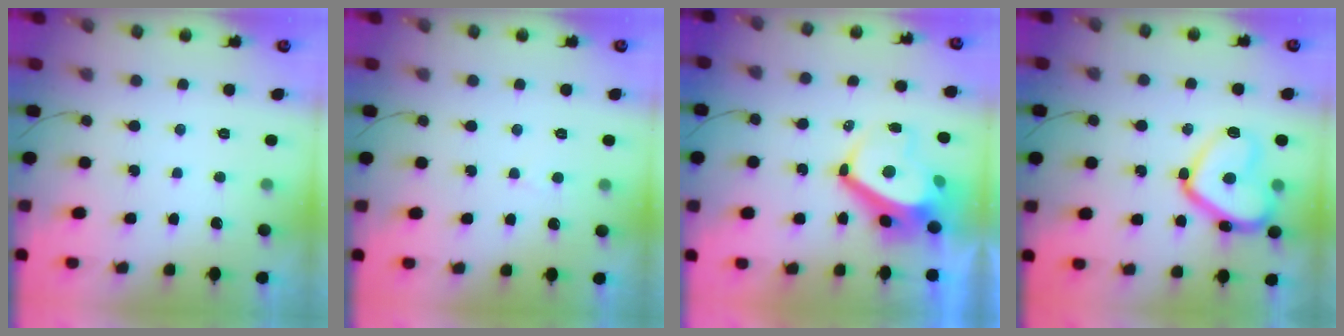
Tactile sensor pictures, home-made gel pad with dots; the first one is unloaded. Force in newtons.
{"total": 2.4, "press": 2.4, "slide": 0.2}
{"total": 8.9, "press": 8.8, "slide": 1.1}
{"total": 15.7, "press": 15.6, "slide": 1.4}